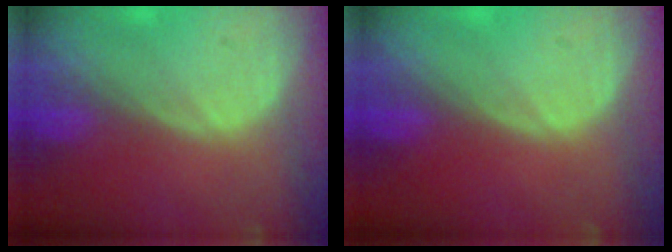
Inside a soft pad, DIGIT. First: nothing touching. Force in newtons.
{"total": 0.0}